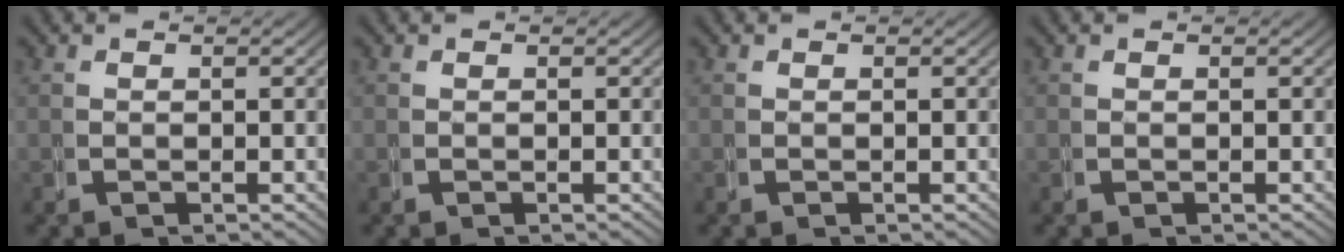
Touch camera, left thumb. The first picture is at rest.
{"total": 0.0}
{"total": 0.0}
{"total": 0.0}